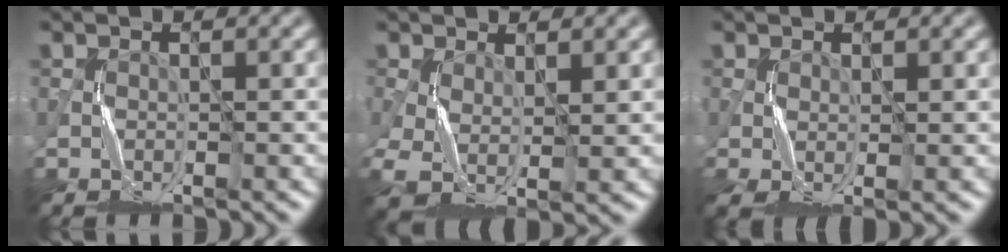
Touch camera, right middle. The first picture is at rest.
{"total": 4.5, "force": [-0.4, 2.5, 3.8], "torque": [-0.097, -0.004, -0.009]}
{"total": 2.6, "force": [-0.1, 1.1, 2.4], "torque": [-0.060, -0.002, -0.001]}